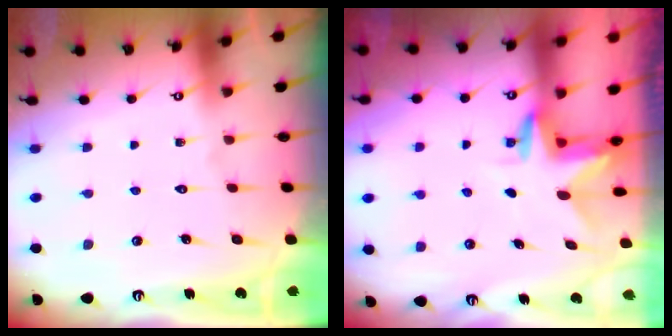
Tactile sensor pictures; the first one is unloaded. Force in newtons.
{"total": 3.0, "press": 3.0, "slide": 0.2}